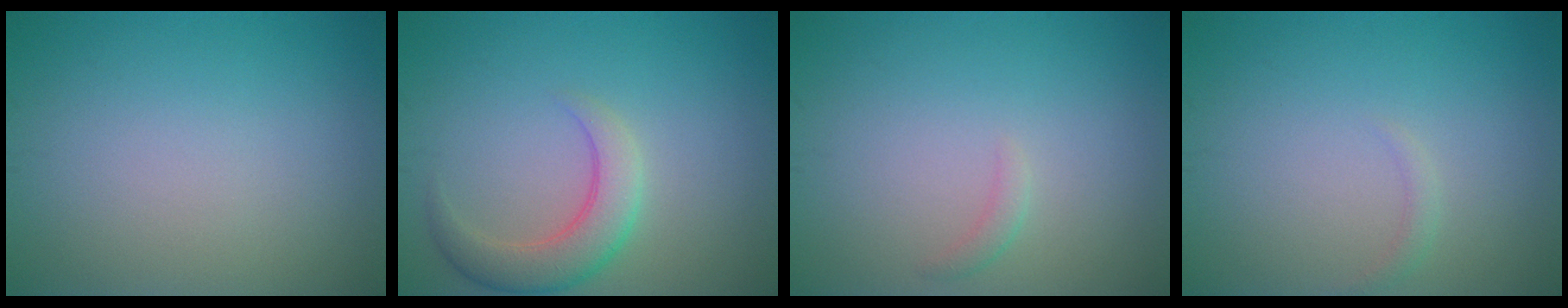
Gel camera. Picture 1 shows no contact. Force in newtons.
{"total": 4.0, "press": 3.9, "slide": 0.3}
{"total": 0.8, "press": 0.8, "slide": 0.1}
{"total": 0.8, "press": 0.8, "slide": 0.0}